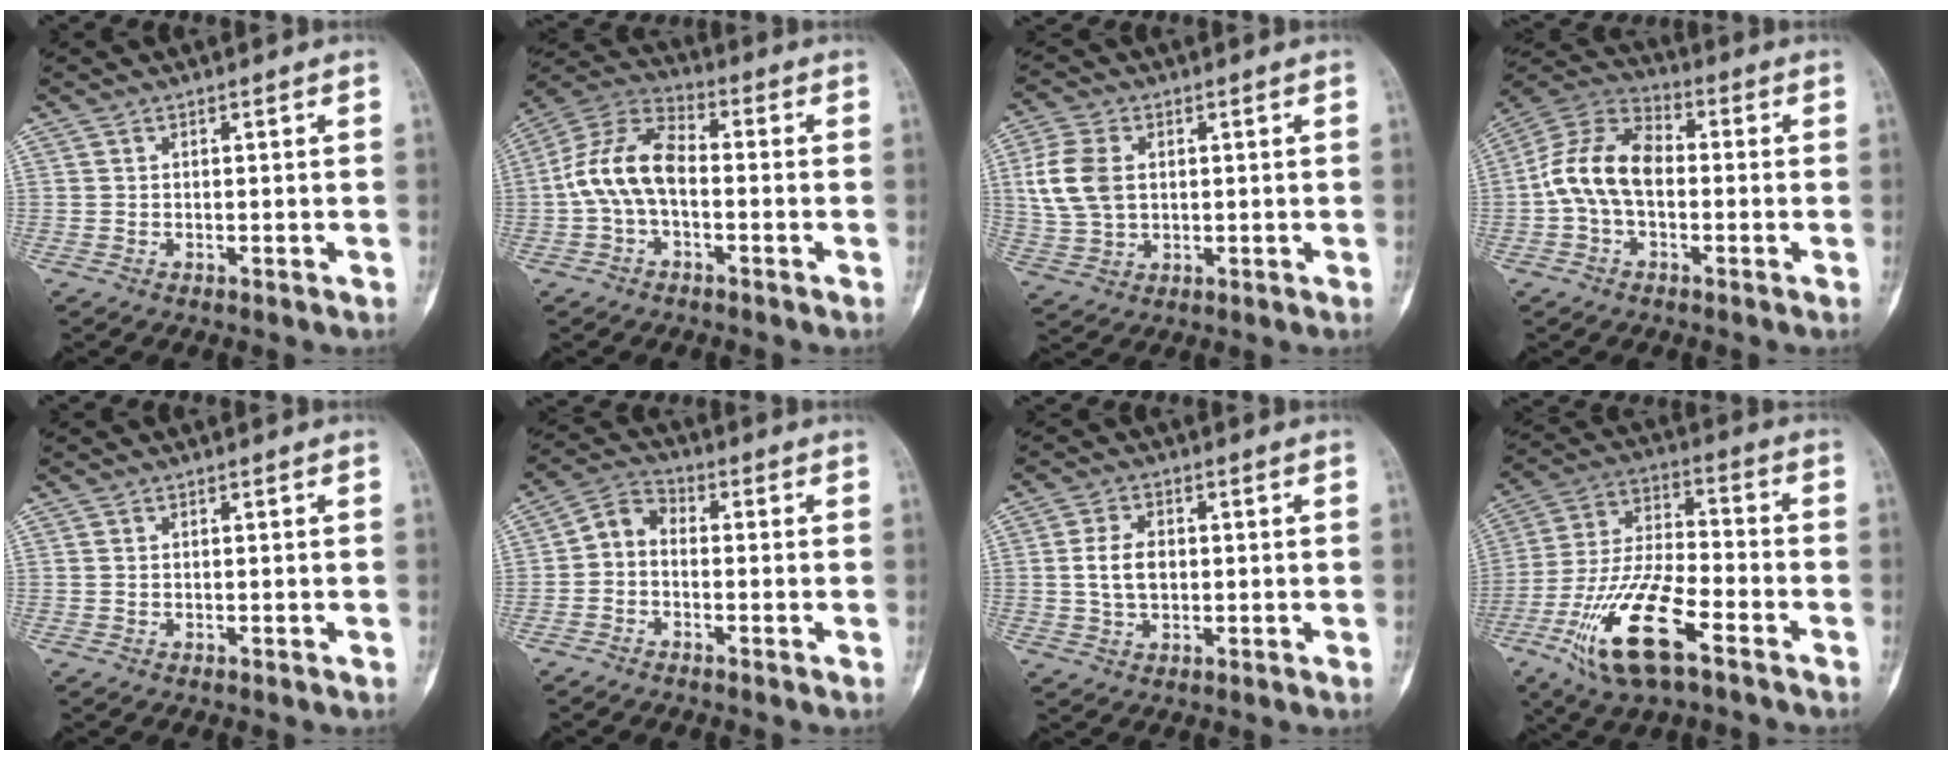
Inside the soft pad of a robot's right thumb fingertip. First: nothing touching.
{"total": 11.5, "force": [-1.2, 6.6, 9.4], "torque": [-0.184, 0.036, -0.033]}
{"total": 9.6, "force": [1.6, 6.5, 6.8], "torque": [-0.142, 0.001, 0.037]}
{"total": 12.5, "force": [-1.0, 7.9, 9.6], "torque": [-0.179, 0.037, -0.030]}
{"total": 0.0}
{"total": 4.9, "force": [-1.0, 3.5, 3.3], "torque": [-0.050, 0.023, -0.036]}
{"total": 5.8, "force": [0.2, 3.8, 4.4], "torque": [-0.076, 0.004, 0.005]}
{"total": 18.1, "force": [-8.9, 6.5, 14.4], "torque": [-0.289, 0.039, -0.161]}